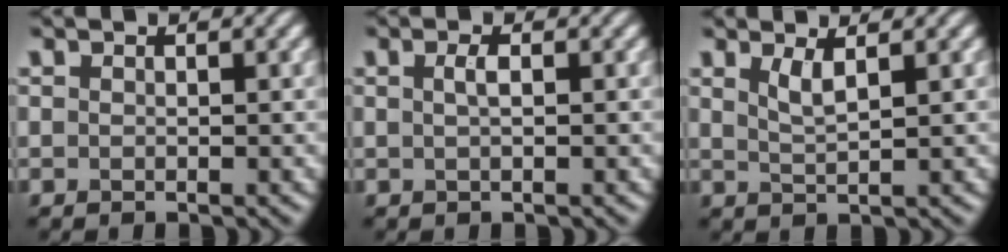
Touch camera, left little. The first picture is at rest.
{"total": 1.1, "force": [0.2, 0.3, 1.0], "torque": [-0.023, 0.005, 0.004]}
{"total": 1.8, "force": [1.0, 0.5, 1.5], "torque": [-0.028, -0.003, 0.020]}